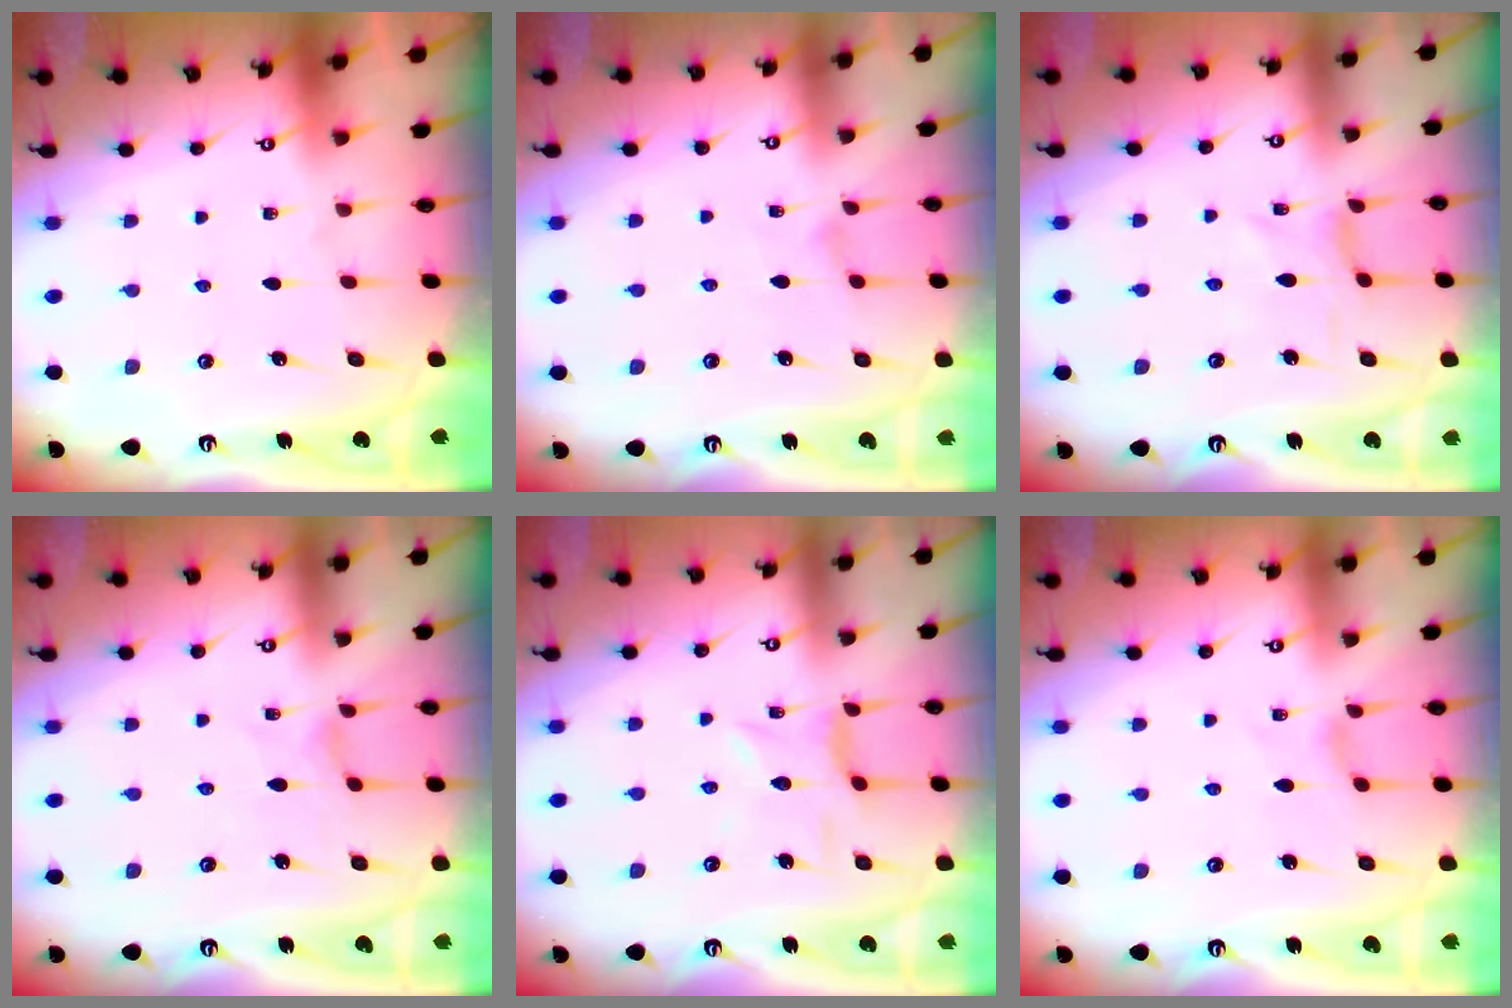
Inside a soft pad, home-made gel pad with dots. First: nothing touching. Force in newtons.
{"total": 1.0, "press": 0.9, "slide": 0.3}
{"total": 0.0}
{"total": 0.0}
{"total": 2.4, "press": 2.4, "slide": 0.1}
{"total": 0.7, "press": 0.6, "slide": 0.3}